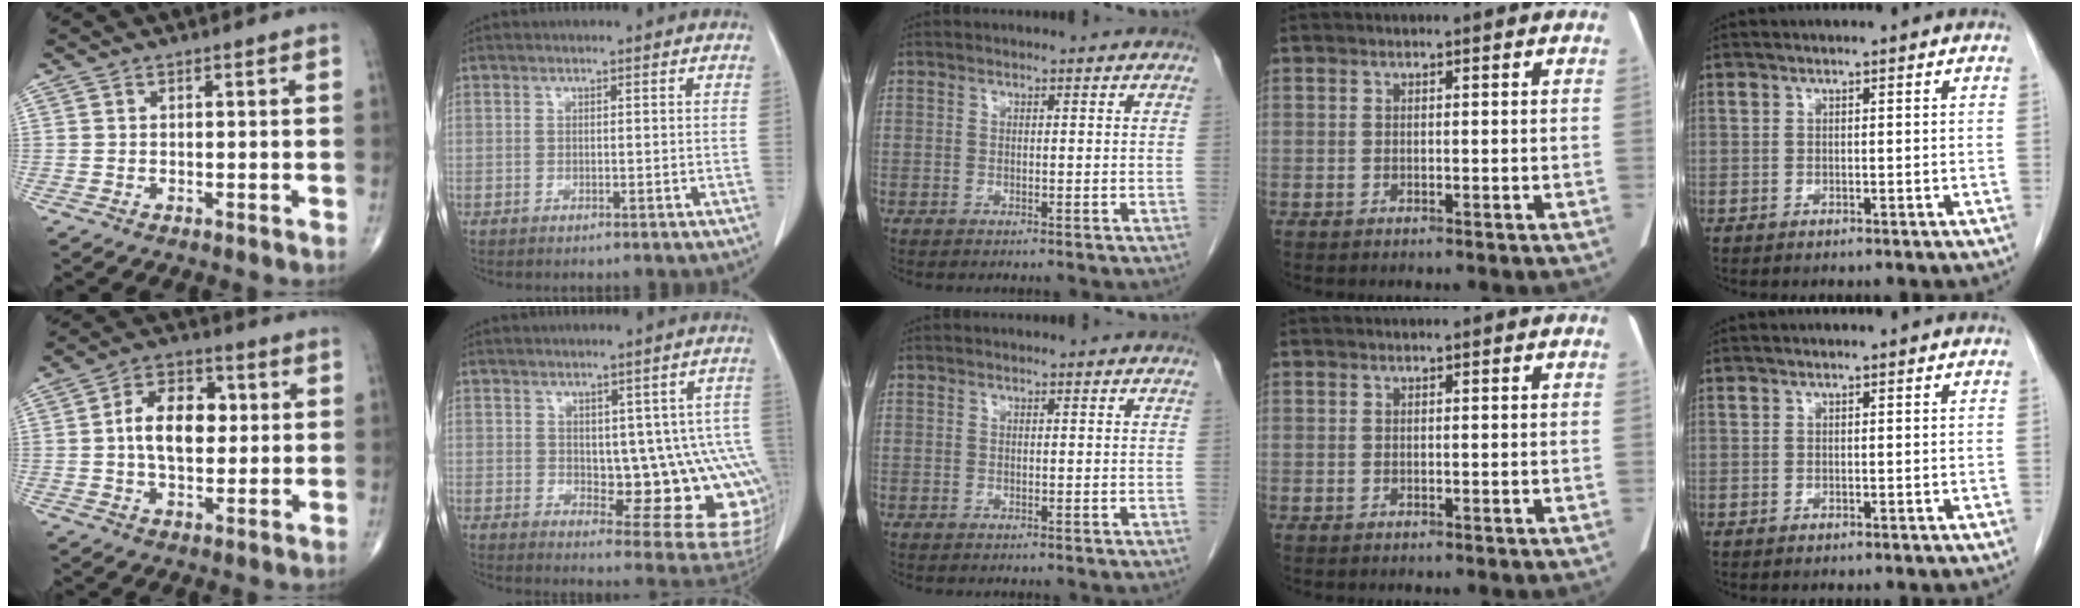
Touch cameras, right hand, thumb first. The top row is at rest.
{"thumb": {"total": 10.8, "force": [1.0, 6.7, 8.4], "torque": [-0.118, 0.012, 0.011]}, "index": {"total": 14.0, "force": [-0.4, 5.5, 12.9], "torque": [-0.116, 0.008, 0.011]}}